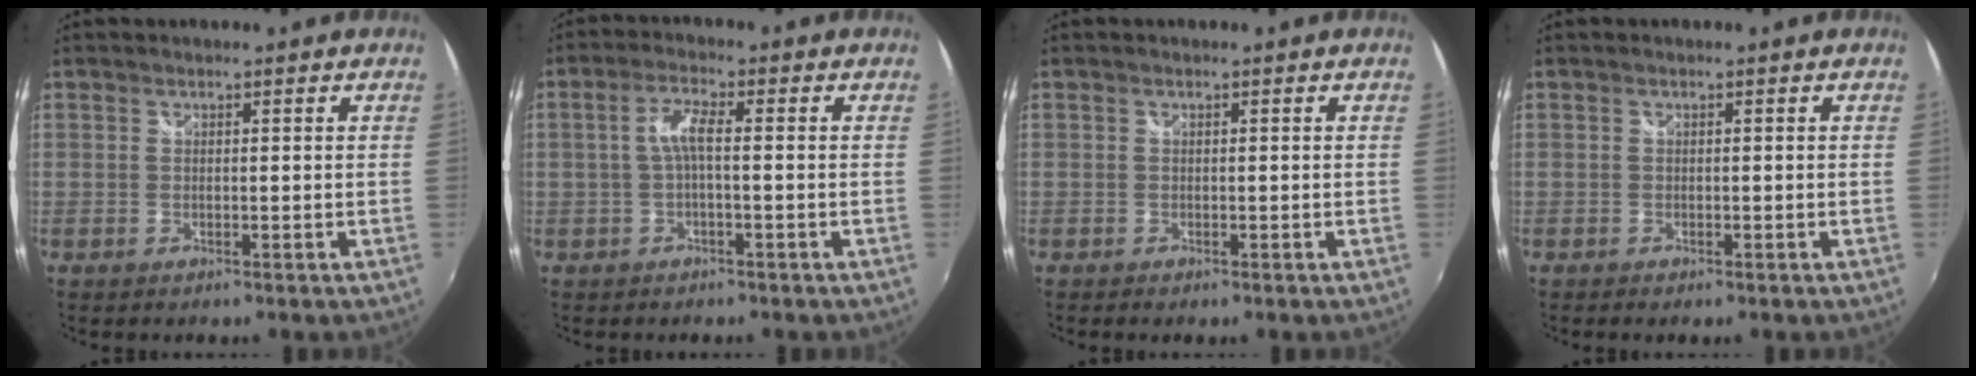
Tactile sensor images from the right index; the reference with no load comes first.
{"total": 3.8, "force": [-0.5, 0.5, 3.7], "torque": [-0.077, 0.008, -0.010]}
{"total": 0.6, "force": [-0.4, 0.4, 0.2], "torque": [-0.008, -0.004, -0.010]}
{"total": 0.8, "force": [-0.6, 0.5, 0.3], "torque": [-0.010, -0.005, -0.012]}